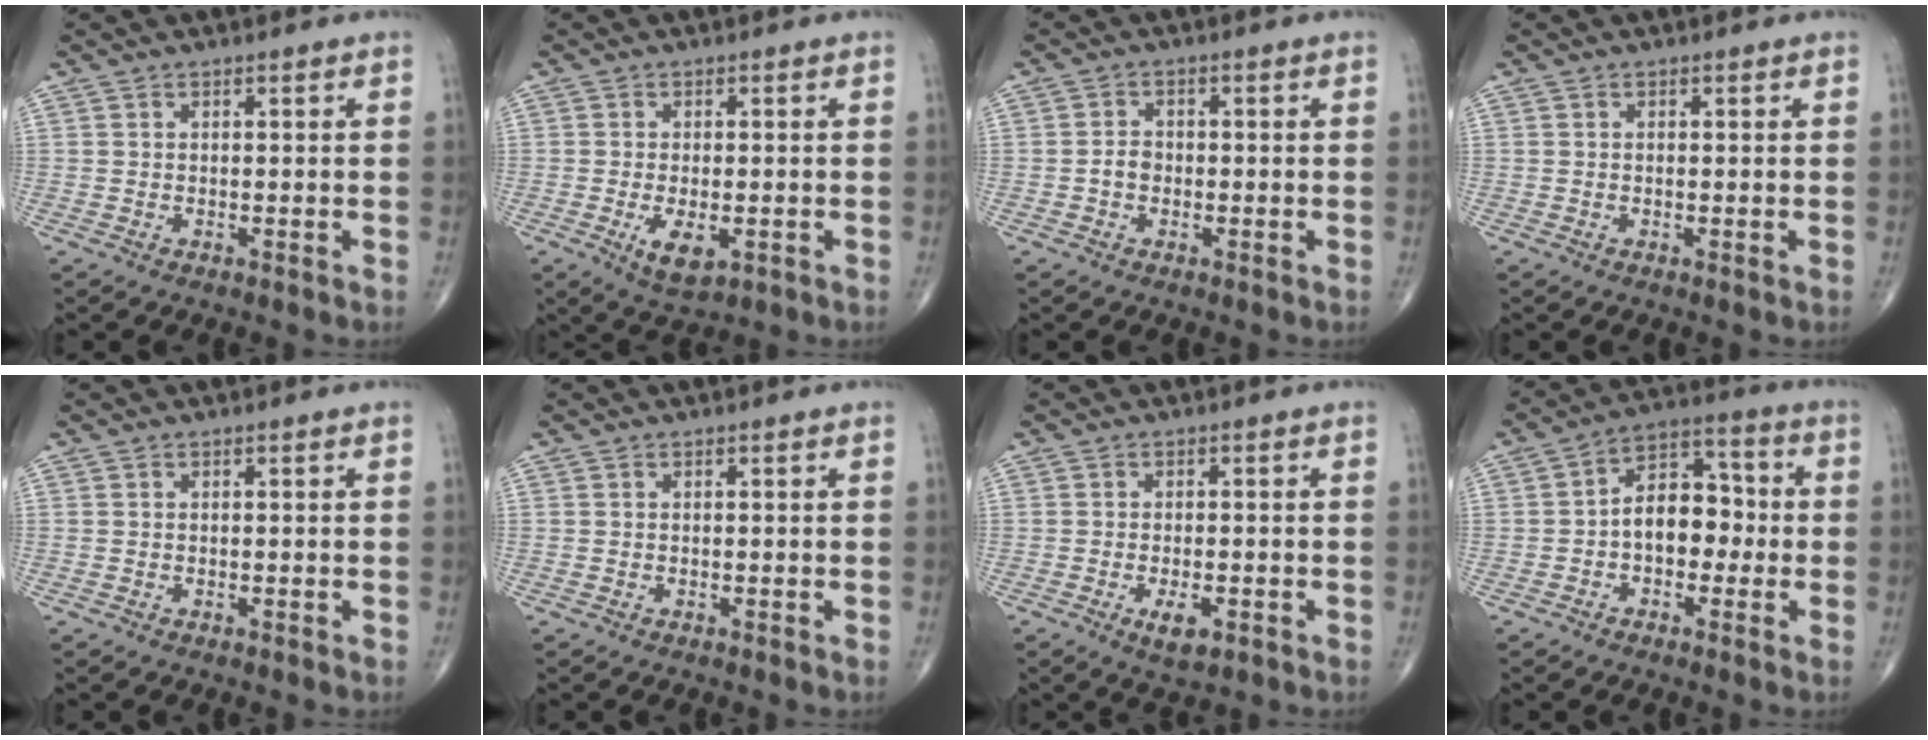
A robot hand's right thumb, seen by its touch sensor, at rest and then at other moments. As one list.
[{"total": 5.6, "force": [-1.7, 2.7, 4.6], "torque": [-0.078, -0.010, -0.021]}, {"total": 2.9, "force": [-0.9, 2.2, 1.7], "torque": [-0.021, 0.012, -0.022]}, {"total": 0.0}, {"total": 0.0}, {"total": 0.0}, {"total": 4.0, "force": [-1.6, 1.7, 3.2], "torque": [-0.052, -0.003, -0.021]}, {"total": 9.9, "force": [-1.2, 6.6, 7.2], "torque": [-0.079, 0.038, -0.034]}]